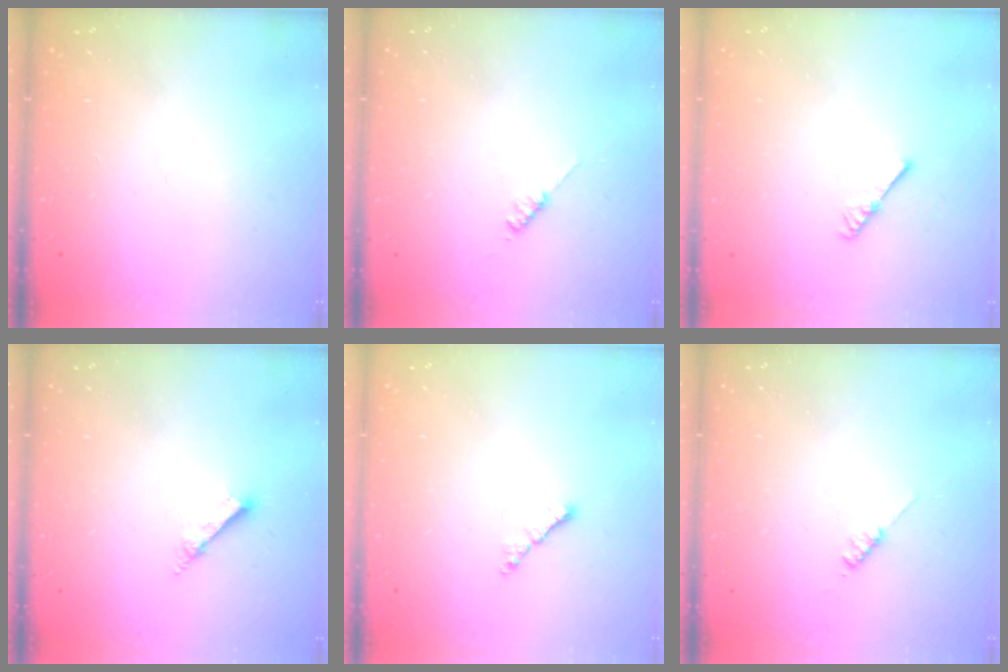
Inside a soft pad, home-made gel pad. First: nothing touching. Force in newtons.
{"total": 2.8, "press": 2.8, "slide": 0.5}
{"total": 2.7, "press": 2.6, "slide": 0.4}
{"total": 3.1, "press": 3.1, "slide": 0.0}
{"total": 1.8, "press": 1.8, "slide": 0.5}
{"total": 2.8, "press": 2.8, "slide": 0.5}